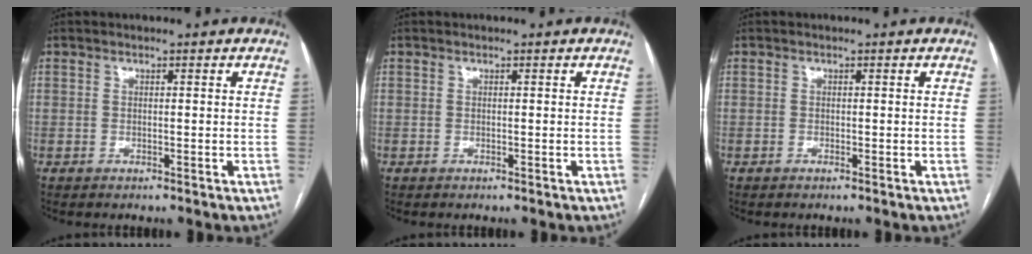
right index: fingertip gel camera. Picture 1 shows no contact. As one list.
[{"total": 0.0}, {"total": 0.0}]